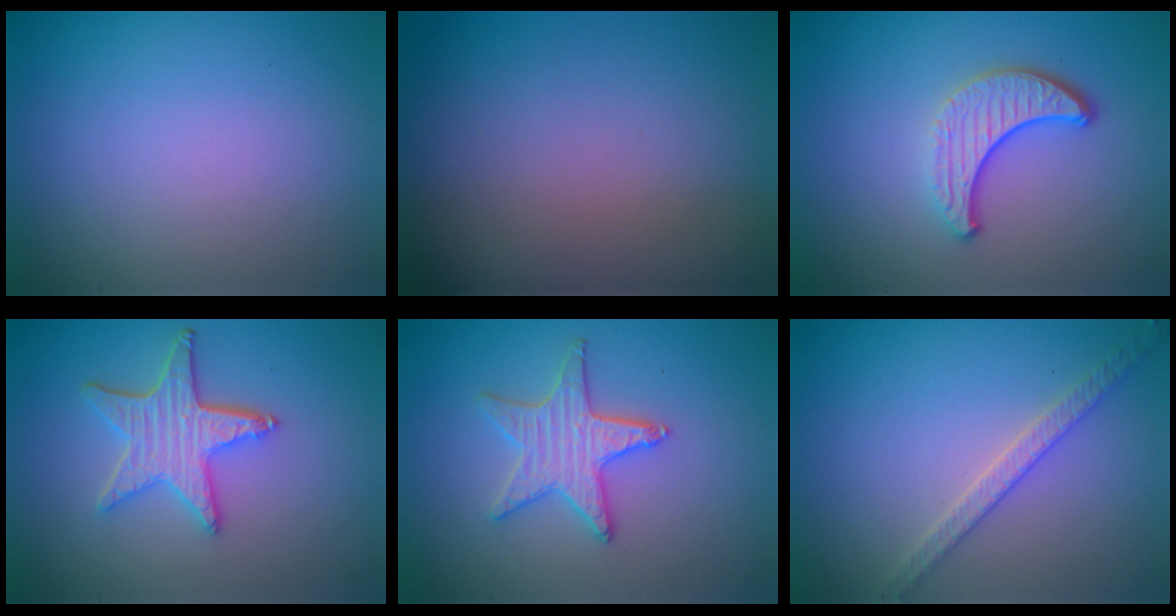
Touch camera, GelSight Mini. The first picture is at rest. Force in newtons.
{"total": 0.0}
{"total": 3.8, "press": 2.9, "slide": 2.4}
{"total": 4.5, "press": 3.8, "slide": 2.4}
{"total": 3.4, "press": 3.3, "slide": 0.7}
{"total": 2.5, "press": 2.4, "slide": 0.4}